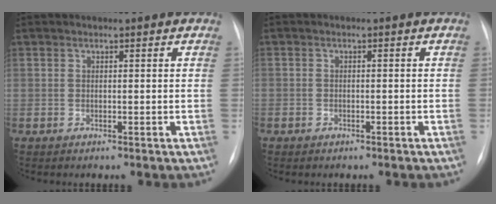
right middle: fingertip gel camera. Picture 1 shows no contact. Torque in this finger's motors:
{"motor_torque": [1.04, -1.10, 0.03, -0.17]}